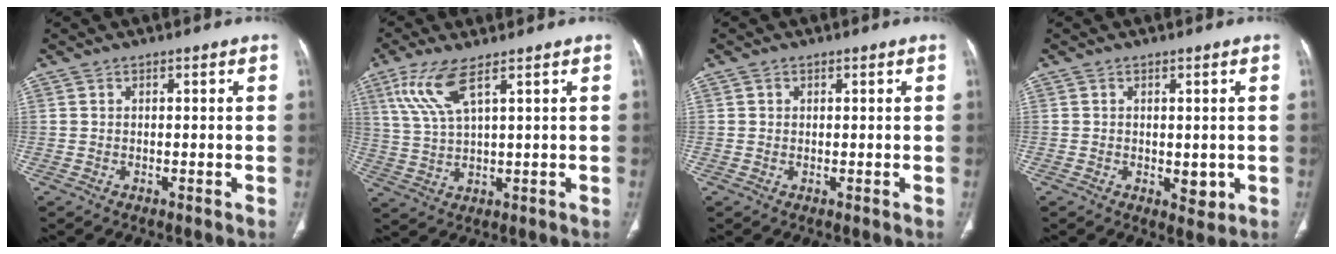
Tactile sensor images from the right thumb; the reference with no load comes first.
{"total": 8.2, "force": [4.3, 2.0, 6.6], "torque": [-0.157, -0.013, 0.098]}
{"total": 0.7, "force": [0.2, 0.6, 0.1], "torque": [0.002, 0.001, 0.003]}
{"total": 3.4, "force": [-0.5, 2.0, 2.7], "torque": [-0.022, -0.006, 0.001]}